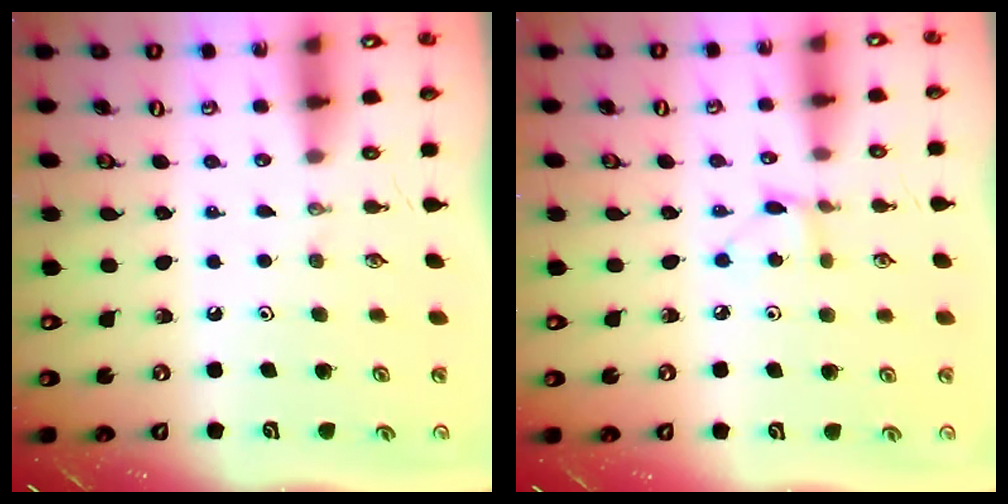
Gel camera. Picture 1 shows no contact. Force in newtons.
{"total": 4.4, "press": 4.3, "slide": 0.4}